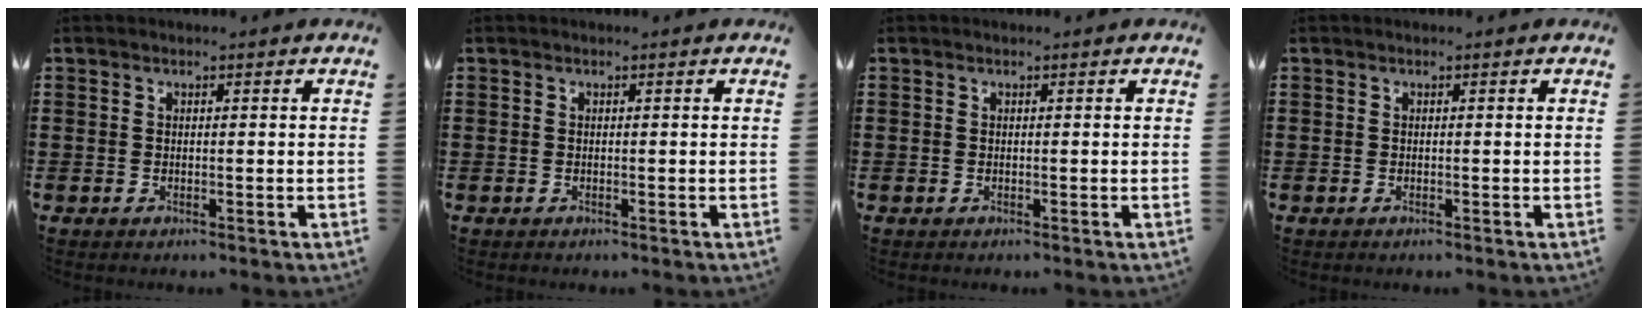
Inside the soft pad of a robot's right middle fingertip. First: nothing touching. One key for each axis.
{"total": 0.0}
{"total": 0.0}
{"total": 0.0}